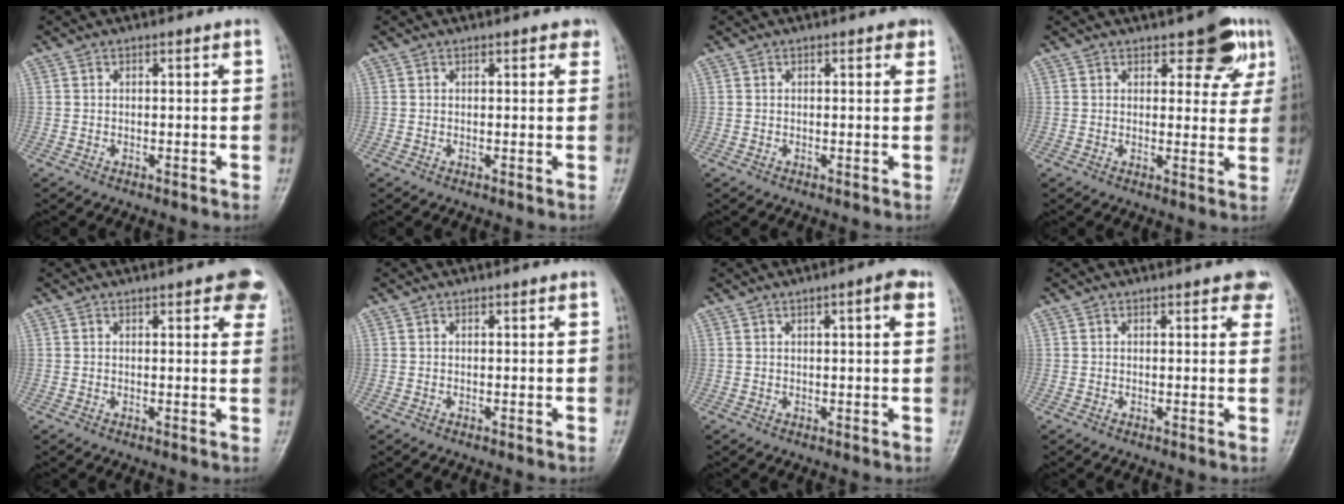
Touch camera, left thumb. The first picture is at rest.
{"total": 1.7, "force": [1.0, 0.9, 1.1], "torque": [0.000, -0.001, 0.008]}
{"total": 1.2, "force": [0.7, 0.6, 0.8], "torque": [-0.001, -0.001, 0.004]}
{"total": 7.4, "force": [4.2, 3.7, 4.8], "torque": [-0.022, -0.016, 0.050]}
{"total": 6.3, "force": [3.6, 2.3, 4.7], "torque": [-0.028, -0.006, 0.037]}
{"total": 0.0}
{"total": 3.7, "force": [1.7, 0.8, 3.3], "torque": [-0.039, -0.001, 0.020]}
{"total": 3.2, "force": [1.9, 1.4, 2.2], "torque": [-0.009, -0.003, 0.018]}